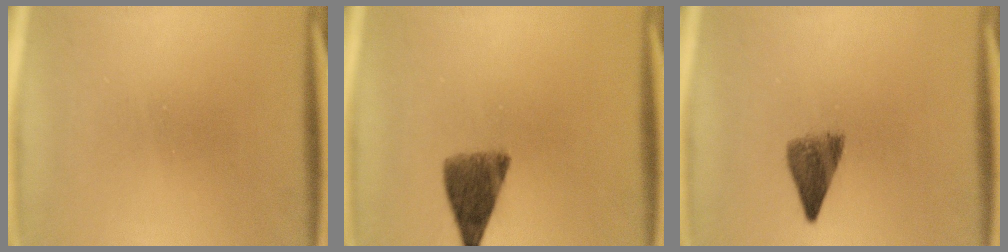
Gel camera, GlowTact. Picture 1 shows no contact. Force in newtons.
{"total": 8.3}
{"total": 4.7}